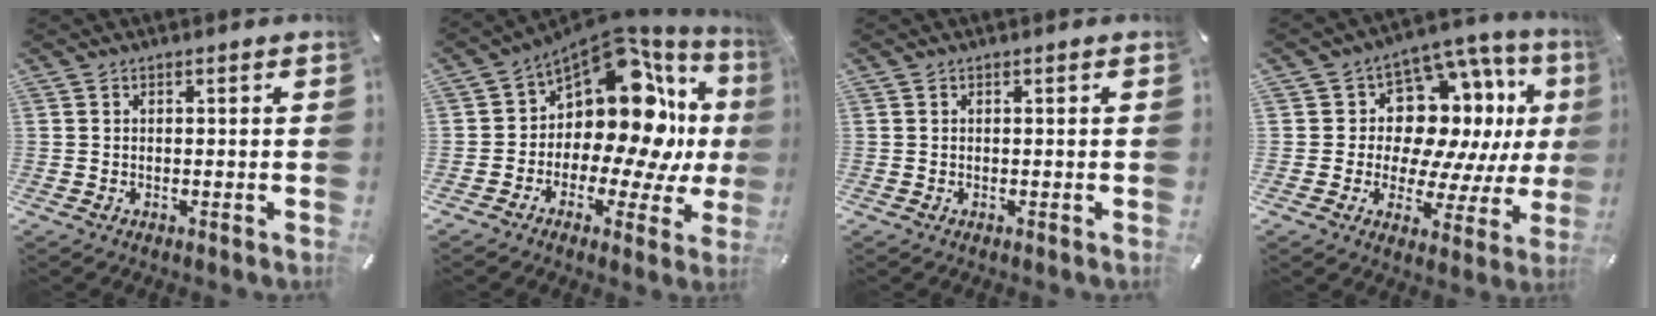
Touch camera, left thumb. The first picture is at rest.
{"total": 16.1, "force": [3.4, 10.2, 12.0], "torque": [-0.177, -0.050, 0.050]}
{"total": 0.0}
{"total": 14.6, "force": [4.8, 11.7, 7.3], "torque": [-0.097, -0.055, 0.099]}